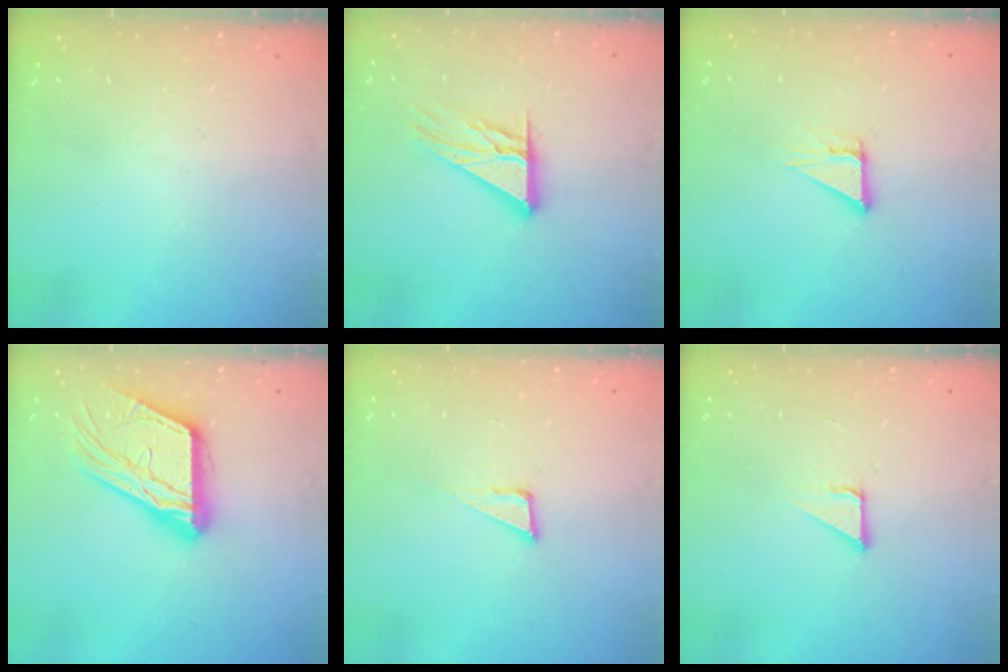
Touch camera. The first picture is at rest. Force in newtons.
{"total": 11.7, "press": 11.7, "slide": 0.9}
{"total": 4.6, "press": 4.6, "slide": 0.2}
{"total": 17.4, "press": 17.3, "slide": 1.9}
{"total": 5.1, "press": 5.0, "slide": 0.9}
{"total": 2.1, "press": 2.1, "slide": 0.0}